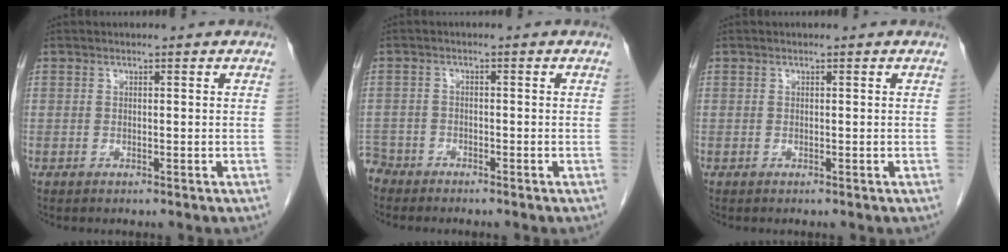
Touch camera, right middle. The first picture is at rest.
{"total": 3.5, "force": [-3.2, 1.3, -0.5], "torque": [0.006, -0.003, -0.068]}
{"total": 0.0}